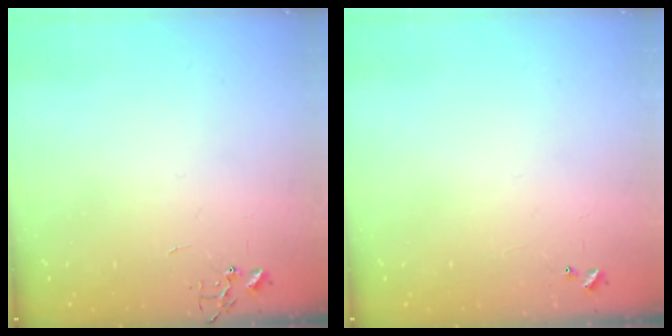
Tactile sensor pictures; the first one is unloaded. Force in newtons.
{"total": 4.1, "press": 4.1, "slide": 0.5}